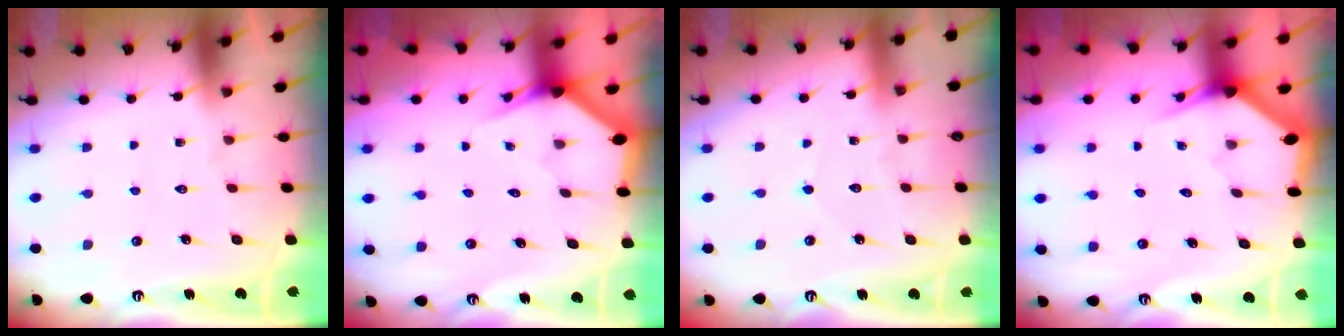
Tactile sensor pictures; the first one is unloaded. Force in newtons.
{"total": 2.8, "press": 2.8, "slide": 0.2}
{"total": 3.2, "press": 3.2, "slide": 0.2}
{"total": 3.0, "press": 3.0, "slide": 0.0}